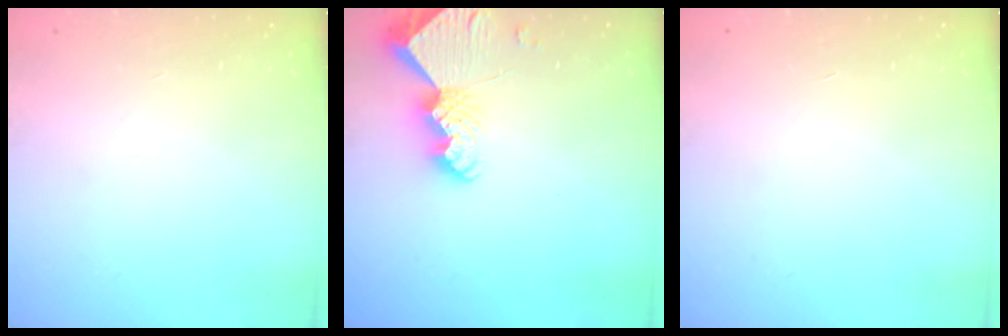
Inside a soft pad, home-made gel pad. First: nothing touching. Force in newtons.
{"total": 9.6, "press": 9.5, "slide": 0.9}
{"total": 0.0}